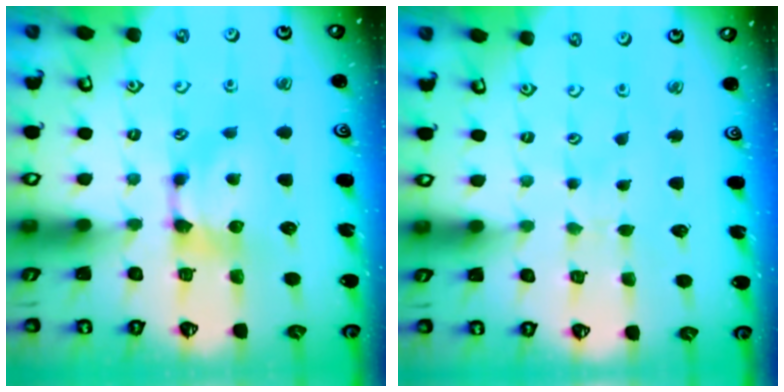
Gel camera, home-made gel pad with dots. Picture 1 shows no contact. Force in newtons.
{"total": 4.5, "press": 4.4, "slide": 0.3}